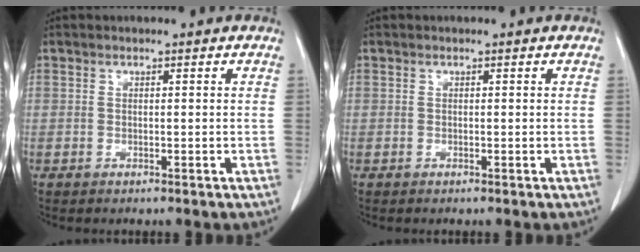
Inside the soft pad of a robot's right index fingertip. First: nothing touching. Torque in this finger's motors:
{"motor_torque": [-0.09, -0.04, -0.11, -0.01]}